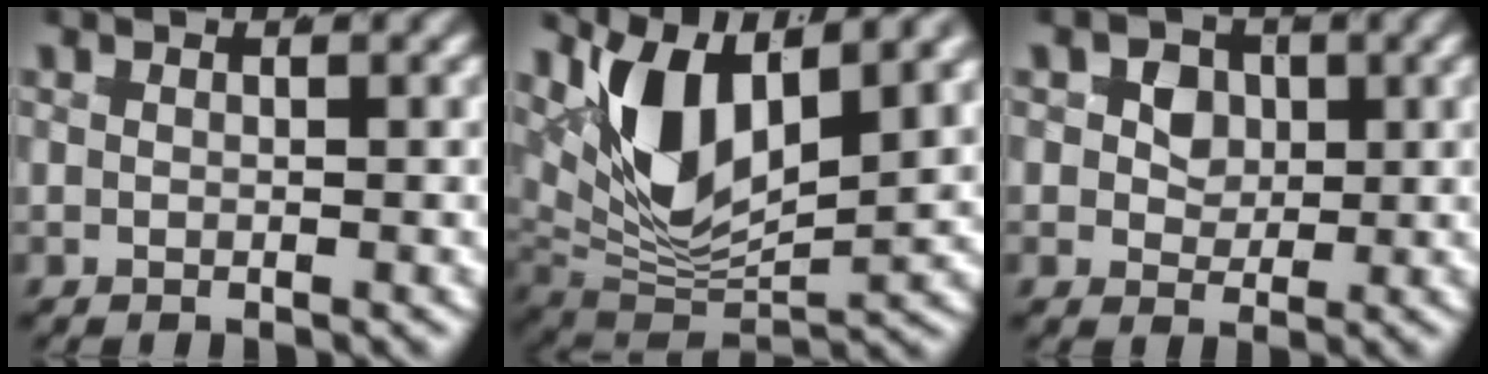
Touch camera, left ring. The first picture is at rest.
{"total": 9.3, "force": [1.8, 5.4, 7.4], "torque": [-0.152, -0.011, 0.025]}
{"total": 5.0, "force": [0.3, 4.5, 2.2], "torque": [-0.063, -0.028, 0.008]}